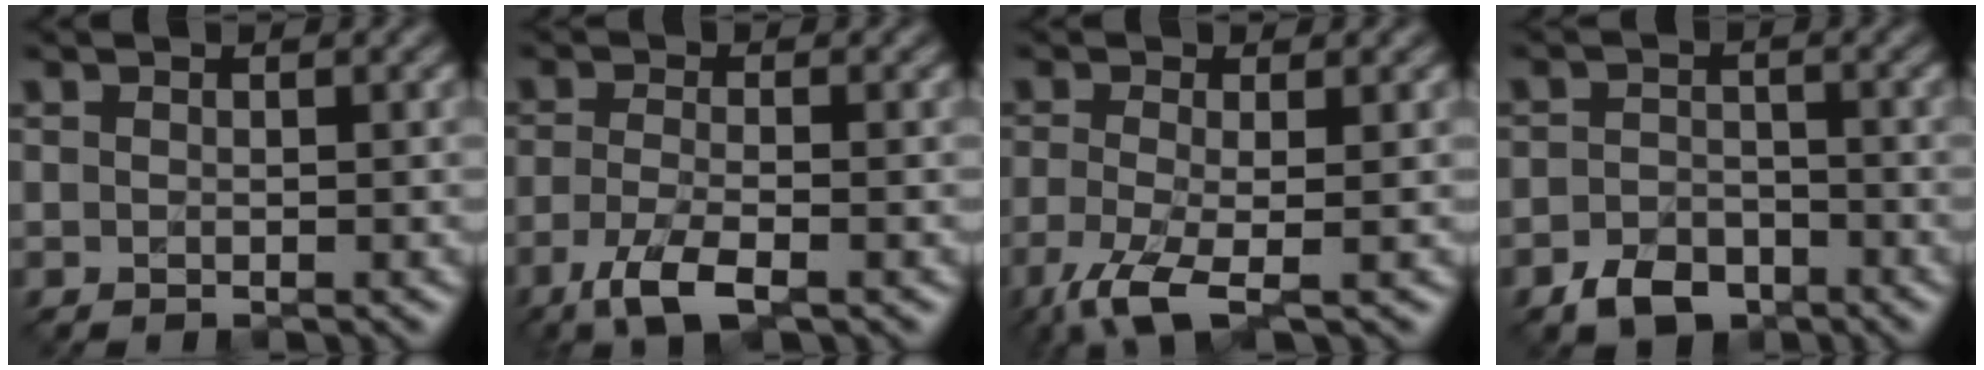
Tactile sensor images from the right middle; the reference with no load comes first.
{"total": 3.8, "force": [-2.5, 0.9, 2.8], "torque": [-0.068, 0.000, -0.055]}
{"total": 4.3, "force": [-2.4, 0.9, 3.5], "torque": [-0.082, -0.006, -0.056]}
{"total": 3.1, "force": [-2.3, 1.8, 0.9], "torque": [-0.021, 0.006, -0.049]}